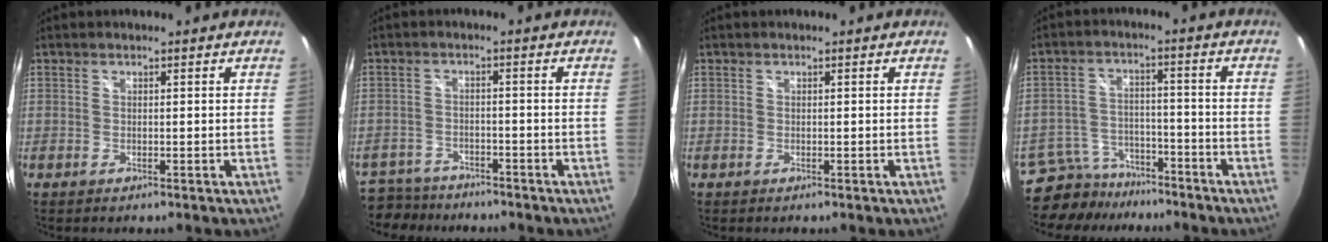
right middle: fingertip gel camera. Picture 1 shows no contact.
{"total": 9.9, "force": [-8.4, 4.6, 2.4], "torque": [-0.084, -0.006, -0.139]}
{"total": 0.0}
{"total": 10.4, "force": [-9.1, 4.8, 1.7], "torque": [-0.061, 0.011, -0.138]}